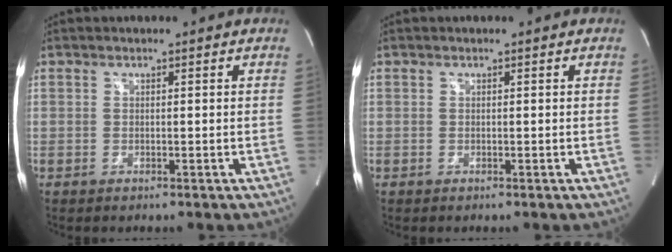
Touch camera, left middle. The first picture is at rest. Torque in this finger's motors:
{"motor_torque": [0.00, 0.01, 0.01, 0.00]}